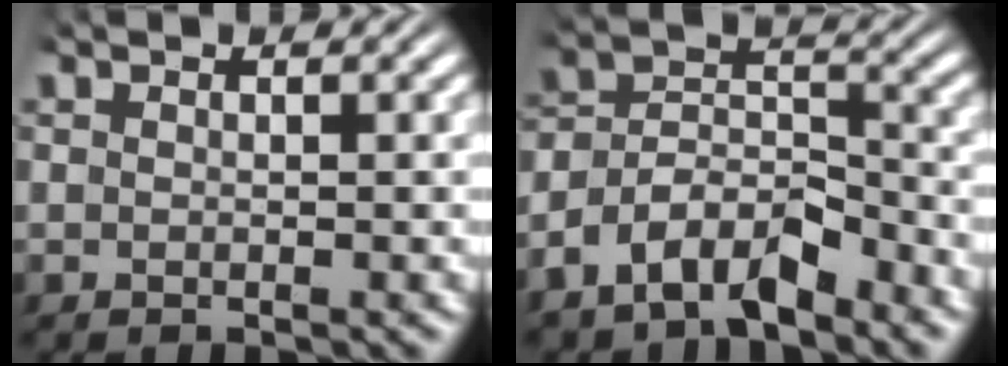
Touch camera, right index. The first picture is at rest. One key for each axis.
{"total": 8.6, "fx": -5.2, "fy": 5.9, "fz": 3.4, "tx": -0.078, "ty": -0.031, "tz": -0.089}